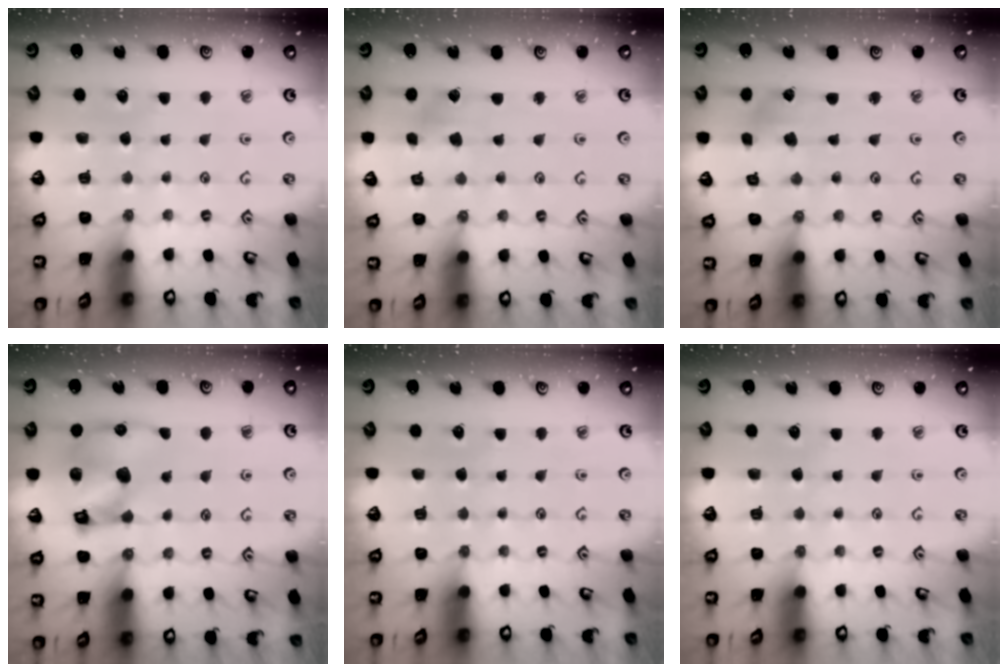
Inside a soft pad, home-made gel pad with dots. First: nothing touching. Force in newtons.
{"total": 2.6, "press": 2.6, "slide": 0.4}
{"total": 1.4, "press": 1.4, "slide": 0.2}
{"total": 12.9, "press": 12.8, "slide": 1.8}
{"total": 0.0}
{"total": 0.0}